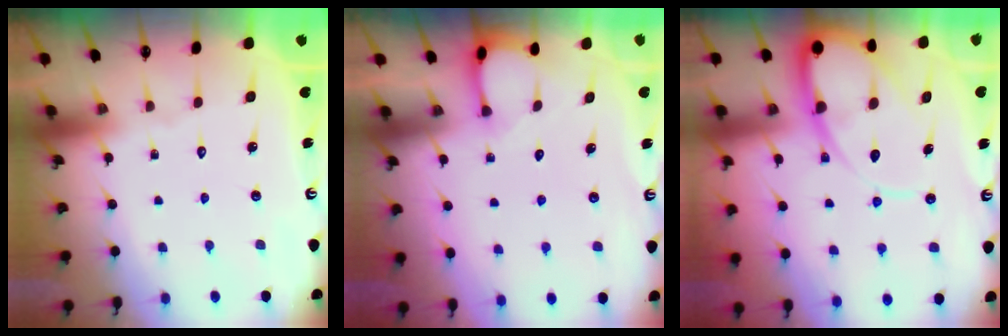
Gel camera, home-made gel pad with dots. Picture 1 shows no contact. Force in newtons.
{"total": 1.8, "press": 1.8, "slide": 0.1}
{"total": 13.3, "press": 13.2, "slide": 1.3}